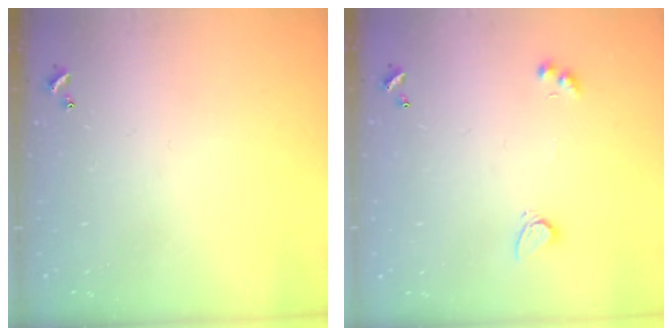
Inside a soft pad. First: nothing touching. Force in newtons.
{"total": 2.6, "press": 2.6, "slide": 0.5}